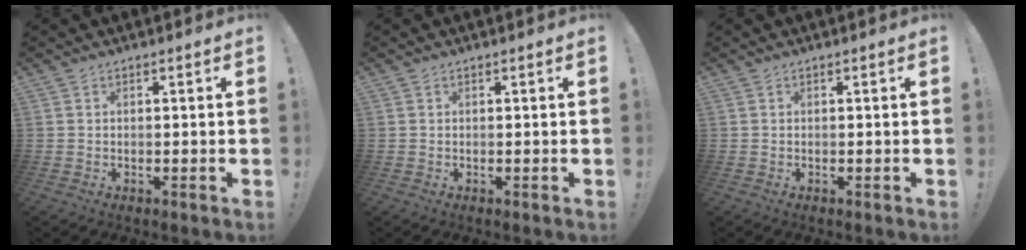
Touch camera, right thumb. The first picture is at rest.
{"total": 0.0}
{"total": 0.0}